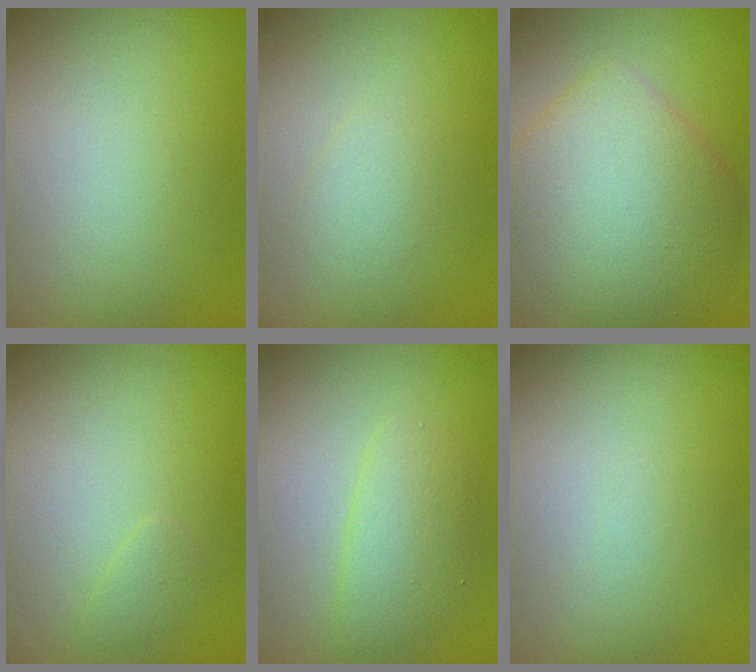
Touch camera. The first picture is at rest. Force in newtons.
{"total": 1.4, "press": 1.4, "slide": 0.0}
{"total": 9.3, "press": 9.3, "slide": 0.3}
{"total": 0.7, "press": 0.7, "slide": 0.1}
{"total": 2.8, "press": 2.8, "slide": 0.1}
{"total": 0.0}